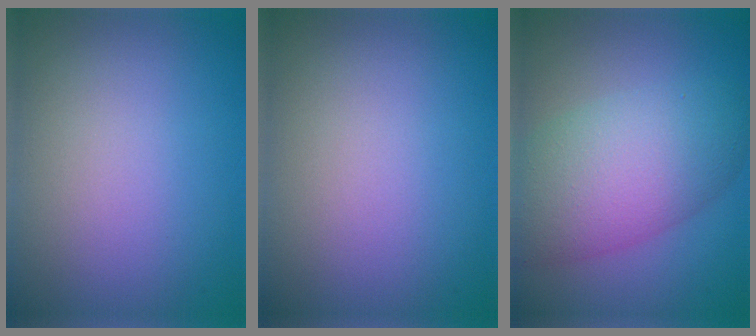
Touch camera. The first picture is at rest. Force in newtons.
{"total": 0.0}
{"total": 7.8, "press": 7.8, "slide": 0.4}